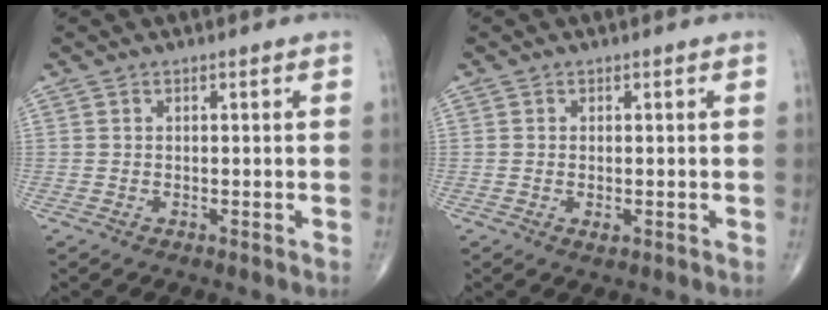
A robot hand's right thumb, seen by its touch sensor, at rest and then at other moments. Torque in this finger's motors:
{"motor_torque": [-0.27, -0.07, -0.49, -0.14, 0.03]}